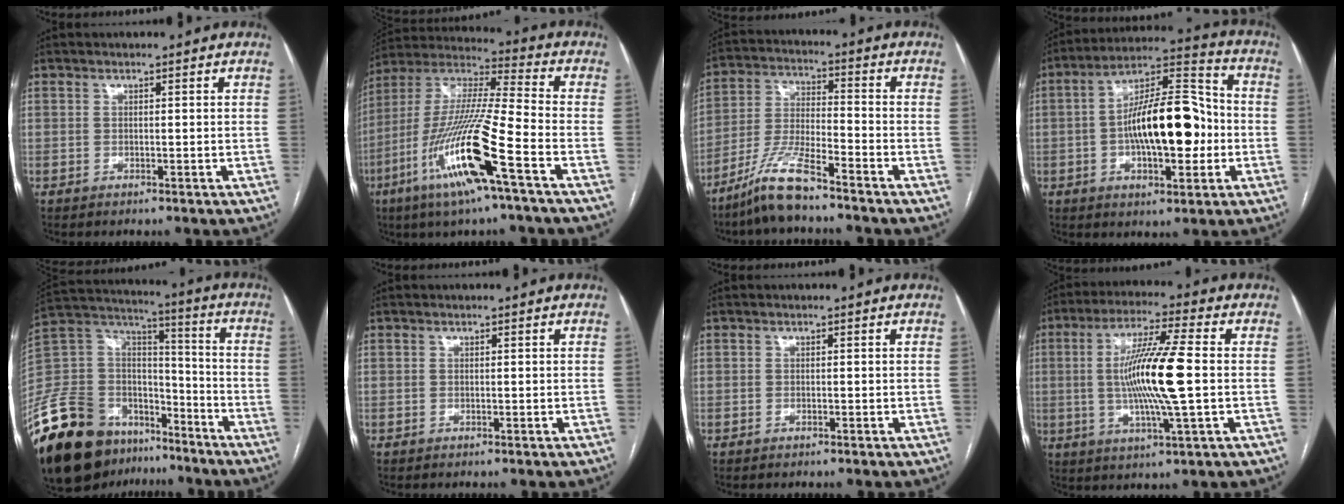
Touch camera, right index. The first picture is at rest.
{"total": 18.8, "force": [-8.2, 0.5, 16.9], "torque": [-0.362, -0.027, -0.160]}
{"total": 9.4, "force": [-7.3, 0.8, 5.9], "torque": [-0.129, -0.016, -0.145]}
{"total": 16.2, "force": [-1.8, 5.6, 15.1], "torque": [-0.260, 0.028, -0.027]}
{"total": 26.8, "force": [-18.1, 14.5, 13.3], "torque": [-0.331, 0.022, -0.317]}
{"total": 0.0}
{"total": 0.0}
{"total": 13.3, "force": [-0.2, 0.3, 13.3], "torque": [-0.254, -0.002, -0.005]}